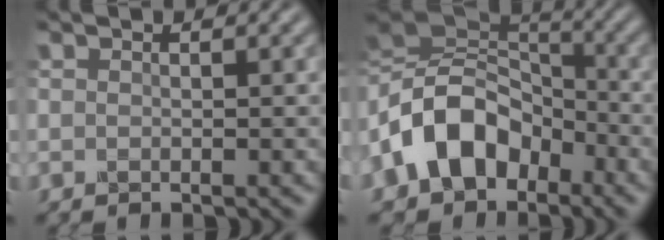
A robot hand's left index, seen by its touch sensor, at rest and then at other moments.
{"total": 9.3, "force": [-3.3, 6.8, 5.4], "torque": [-0.108, 0.014, -0.079]}